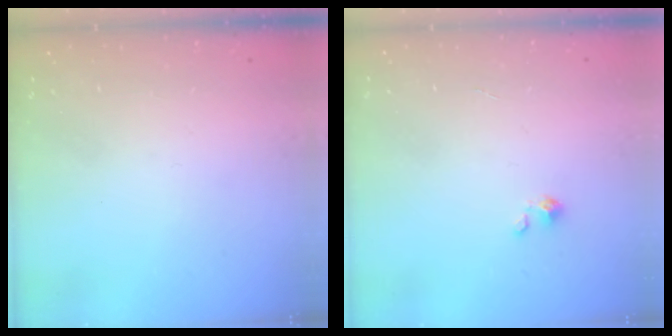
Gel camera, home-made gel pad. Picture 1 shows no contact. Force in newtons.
{"total": 0.9, "press": 0.9, "slide": 0.1}